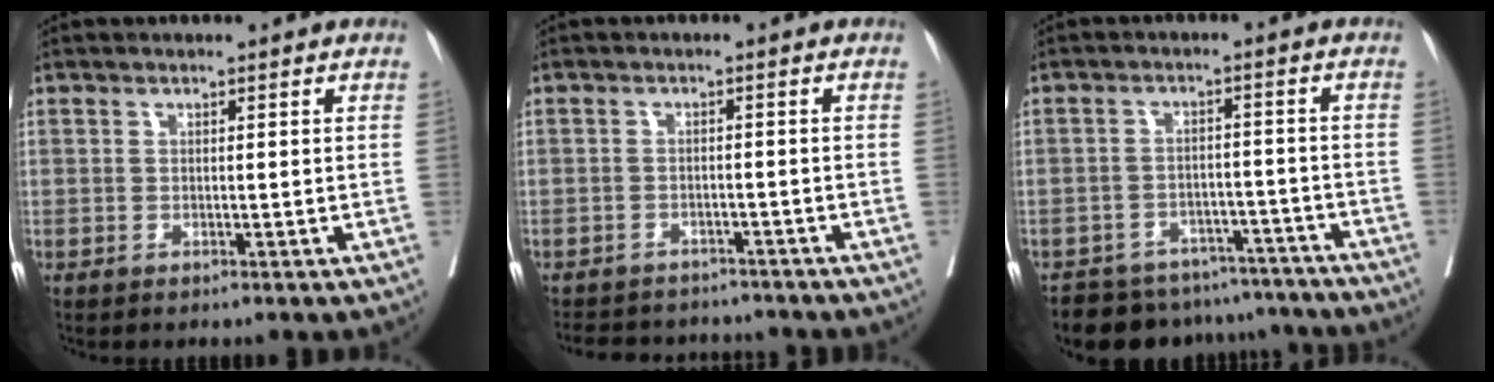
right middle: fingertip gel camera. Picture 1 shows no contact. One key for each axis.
{"total": 9.8, "fx": -9.1, "fy": 2.8, "fz": 2.1, "tx": -0.037, "ty": 0.010, "tz": -0.117}
{"total": 13.2, "fx": -11.8, "fy": 5.4, "fz": 2.2, "tx": -0.026, "ty": 0.020, "tz": -0.147}